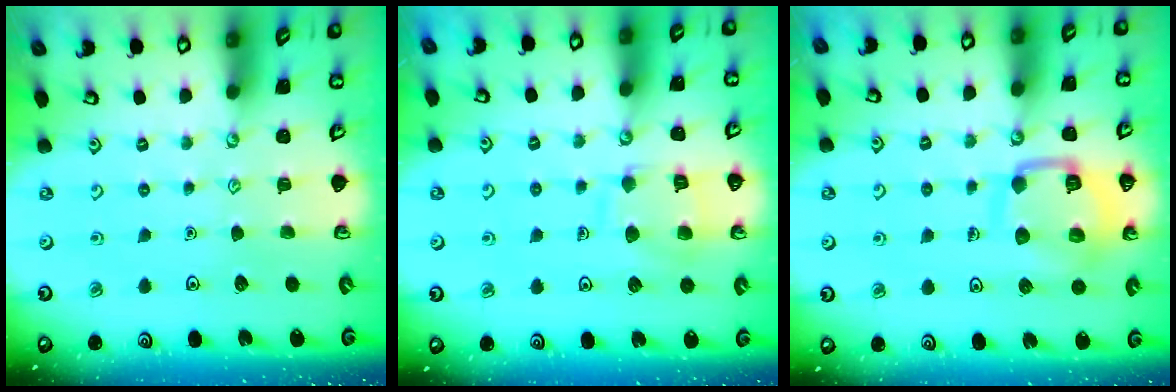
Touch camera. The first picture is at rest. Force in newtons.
{"total": 10.6, "press": 10.6, "slide": 1.0}
{"total": 12.4, "press": 12.3, "slide": 1.2}